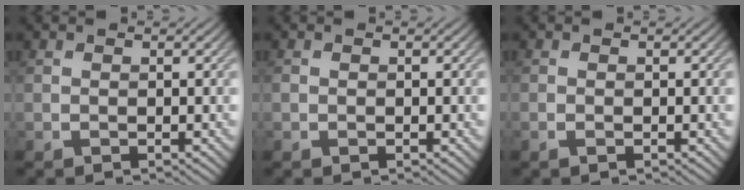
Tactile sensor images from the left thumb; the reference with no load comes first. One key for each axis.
{"total": 0.5, "fx": -0.2, "fy": 0.4, "fz": 0.3, "tx": -0.005, "ty": -0.004, "tz": -0.003}
{"total": 0.7, "fx": -0.4, "fy": 0.3, "fz": 0.5, "tx": -0.013, "ty": -0.003, "tz": -0.007}